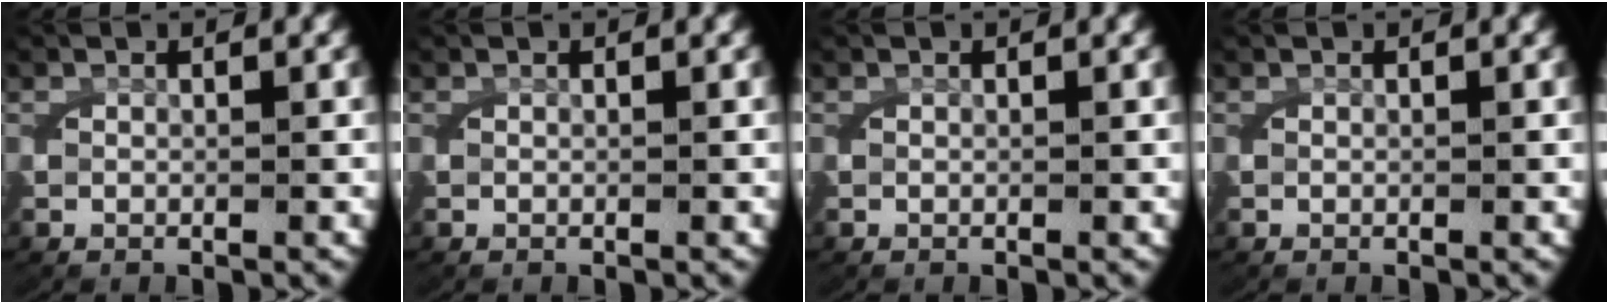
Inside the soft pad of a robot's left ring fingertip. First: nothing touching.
{"total": 0.0}
{"total": 0.0}
{"total": 0.0}